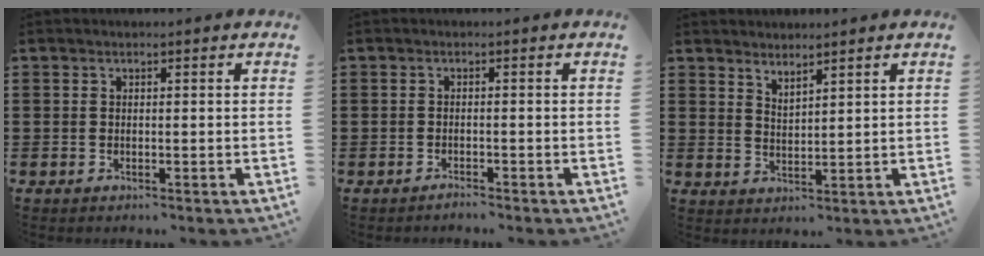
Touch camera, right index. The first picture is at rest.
{"total": 0.9, "force": [-0.9, -0.1, 0.2], "torque": [-0.006, -0.001, -0.018]}
{"total": 2.4, "force": [2.3, -0.2, -0.4], "torque": [0.001, -0.002, 0.047]}